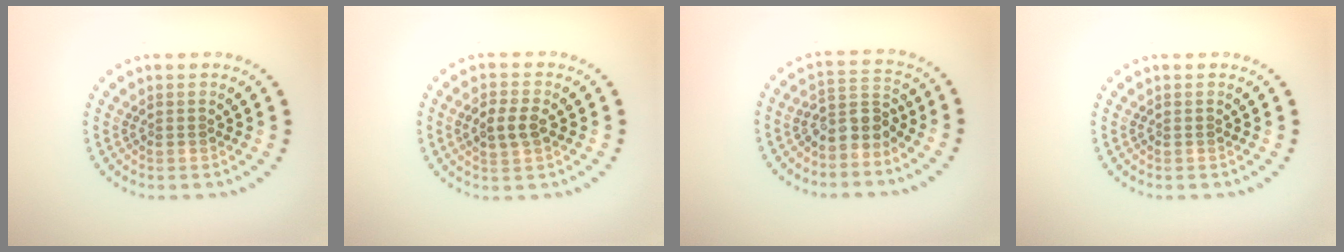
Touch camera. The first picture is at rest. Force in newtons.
{"total": 2.5, "press": 2.5, "slide": 0.3}
{"total": 3.0, "press": 2.4, "slide": 1.8}
{"total": 0.0}